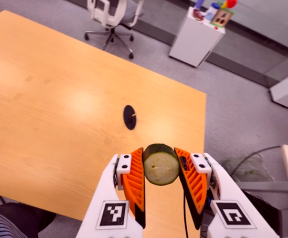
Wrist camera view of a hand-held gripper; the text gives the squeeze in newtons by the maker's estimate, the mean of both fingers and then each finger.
{"total": 11.3, "left": 11.7, "right": 11.0}